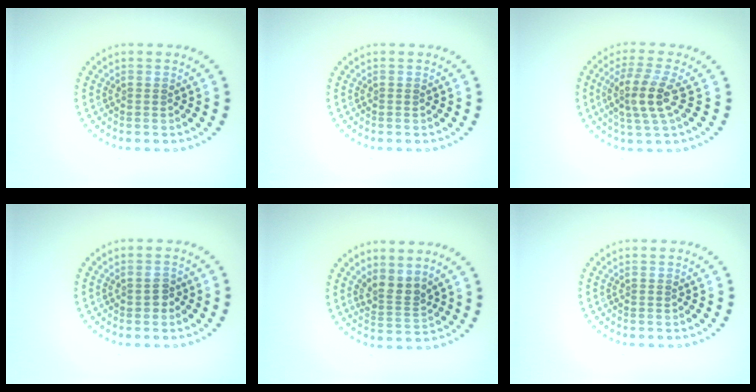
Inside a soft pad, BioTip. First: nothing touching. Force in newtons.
{"total": 0.0}
{"total": 3.7, "press": 3.3, "slide": 1.8}
{"total": 1.4, "press": 1.4, "slide": 0.1}
{"total": 2.5, "press": 1.8, "slide": 1.7}
{"total": 0.0}